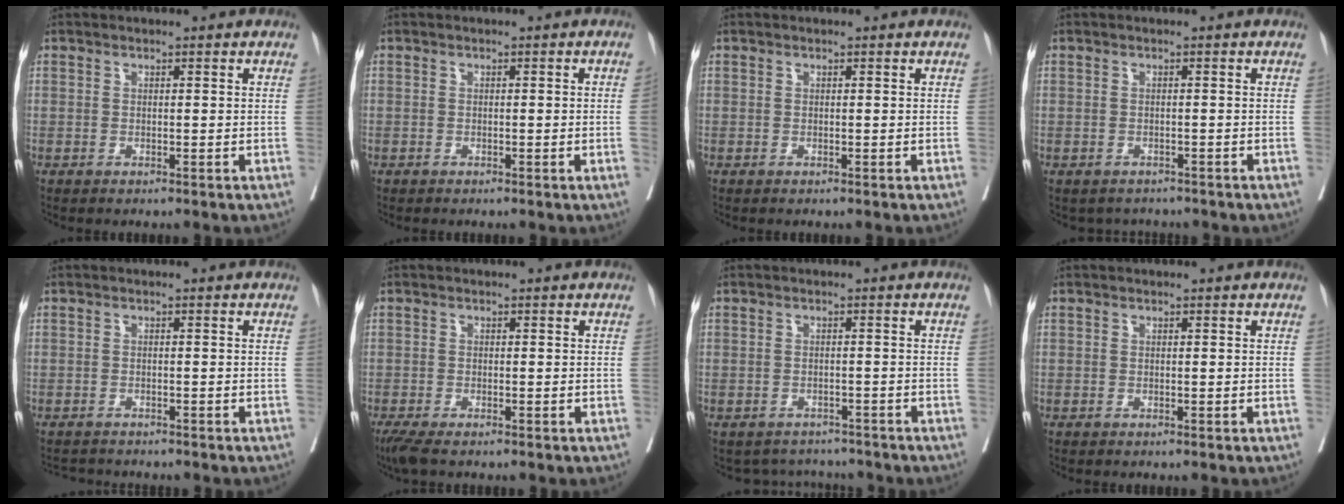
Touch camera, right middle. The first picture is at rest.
{"total": 0.8, "force": [-0.2, -0.2, 0.7], "torque": [-0.008, 0.002, -0.002]}
{"total": 0.0}
{"total": 2.9, "force": [-2.6, 1.4, 0.0], "torque": [0.000, 0.004, -0.036]}
{"total": 2.6, "force": [-2.6, 0.5, 0.2], "torque": [0.001, -0.008, -0.040]}
{"total": 3.1, "force": [-2.3, 0.4, 1.9], "torque": [-0.038, -0.011, -0.044]}
{"total": 4.4, "force": [-4.1, 1.5, -0.6], "torque": [0.011, 0.014, -0.053]}
{"total": 0.0}